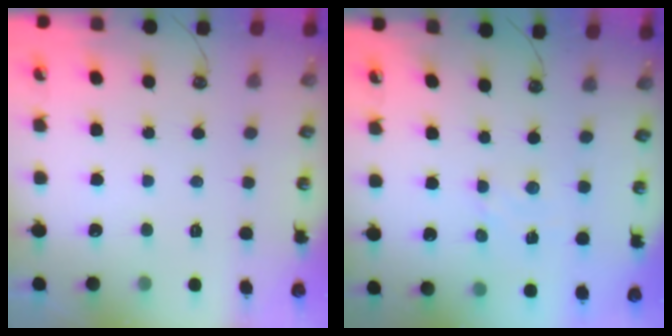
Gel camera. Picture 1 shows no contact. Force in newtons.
{"total": 2.3, "press": 2.3, "slide": 0.4}